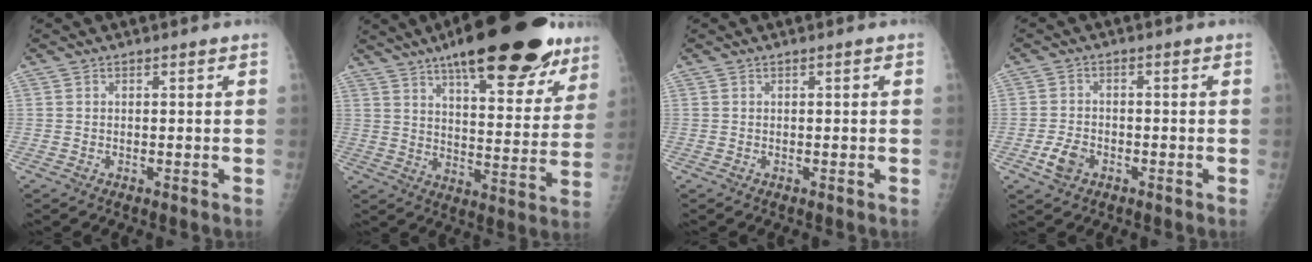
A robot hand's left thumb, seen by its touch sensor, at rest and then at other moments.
{"total": 28.3, "force": [19.0, 9.2, 18.9], "torque": [-0.242, -0.052, 0.267]}
{"total": 0.0}
{"total": 4.1, "force": [-1.9, 2.9, 2.2], "torque": [-0.041, 0.008, -0.036]}